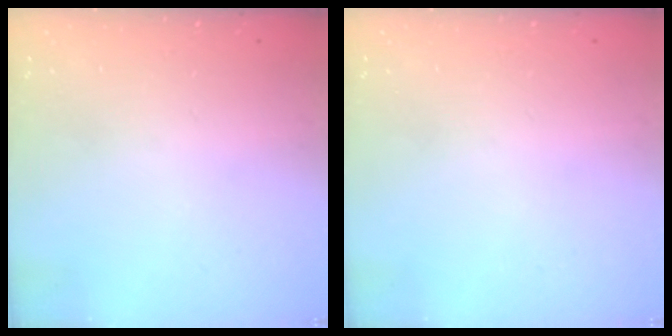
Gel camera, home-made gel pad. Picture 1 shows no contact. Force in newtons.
{"total": 0.0}